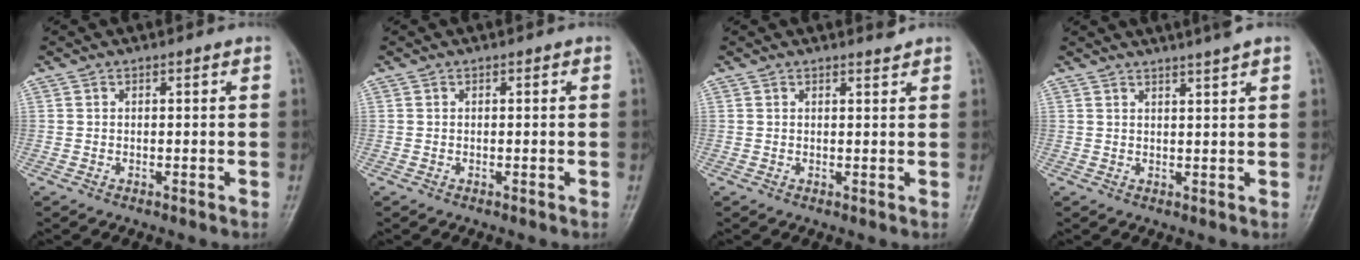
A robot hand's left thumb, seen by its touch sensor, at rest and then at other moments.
{"total": 0.0}
{"total": 1.1, "force": [1.1, 0.1, 0.3], "torque": [-0.003, -0.011, 0.016]}
{"total": 4.4, "force": [3.5, -0.2, 2.6], "torque": [-0.033, 0.000, 0.052]}